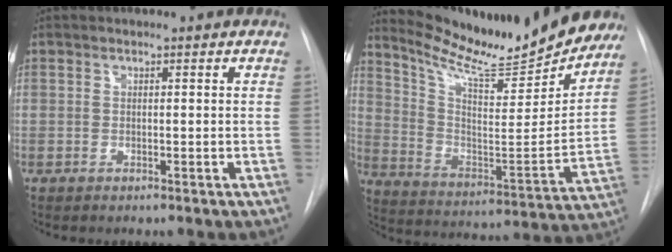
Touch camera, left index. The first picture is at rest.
{"total": 22.6, "force": [20.5, 3.8, 8.8], "torque": [-0.144, -0.062, 0.300]}